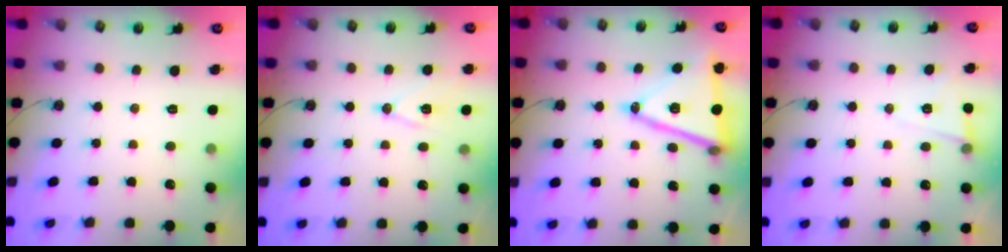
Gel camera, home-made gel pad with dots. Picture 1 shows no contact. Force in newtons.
{"total": 10.7, "press": 10.1, "slide": 3.3}
{"total": 17.0, "press": 16.5, "slide": 3.9}
{"total": 4.6, "press": 4.5, "slide": 1.0}